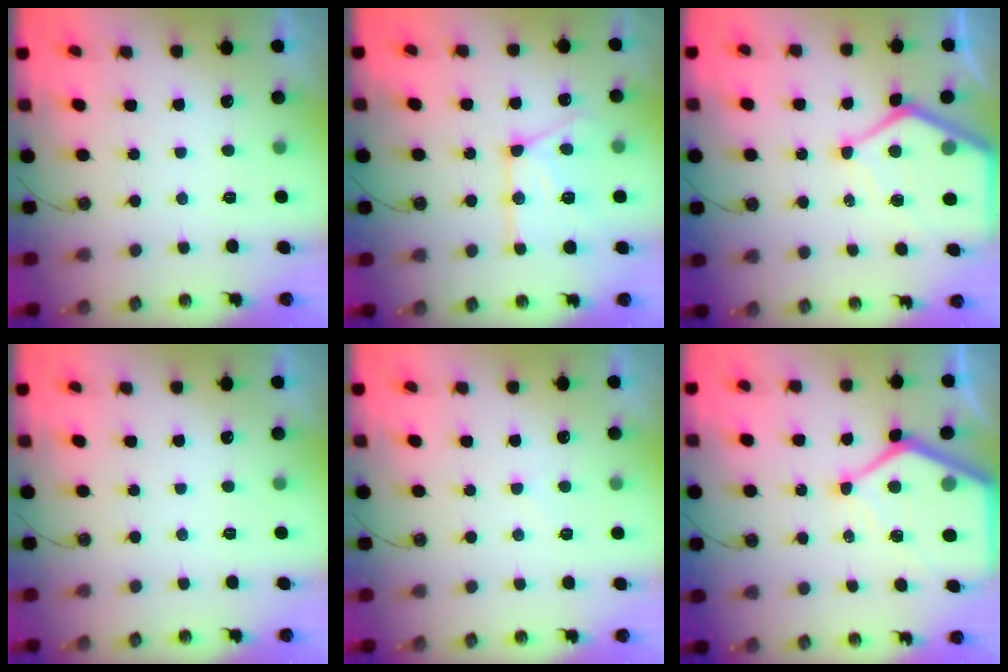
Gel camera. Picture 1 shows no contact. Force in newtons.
{"total": 14.9, "press": 14.8, "slide": 1.5}
{"total": 12.3, "press": 12.2, "slide": 1.2}
{"total": 0.0}
{"total": 4.1, "press": 4.0, "slide": 0.5}
{"total": 15.5, "press": 15.5, "slide": 1.4}